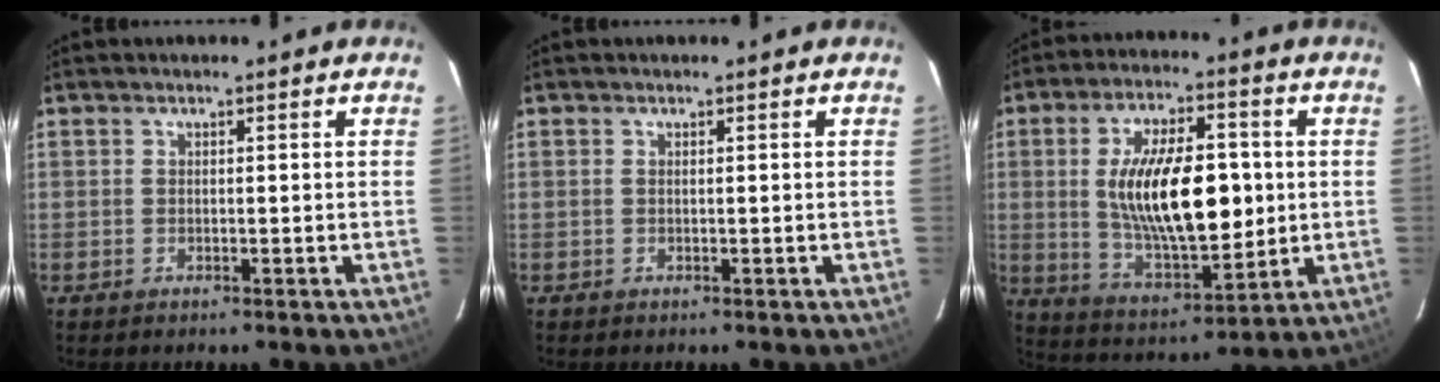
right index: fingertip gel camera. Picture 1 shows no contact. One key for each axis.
{"total": 0.0}
{"total": 18.6, "fx": 1.2, "fy": 8.0, "fz": 16.7, "tx": -0.294, "ty": 0.001, "tz": 0.035}